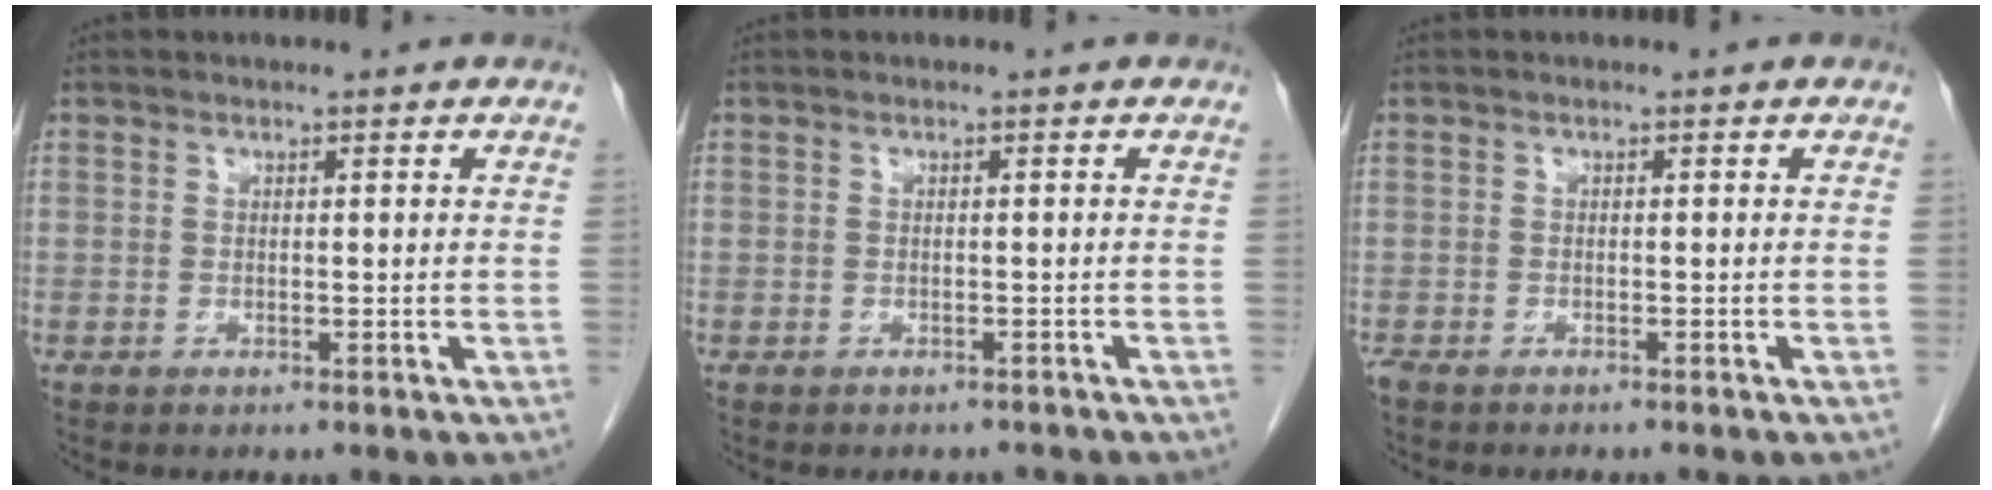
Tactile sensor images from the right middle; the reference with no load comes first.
{"total": 1.8, "force": [-1.7, 0.6, -0.2], "torque": [0.003, -0.001, -0.024]}
{"total": 2.7, "force": [-2.5, 0.3, 1.1], "torque": [-0.018, -0.005, -0.037]}